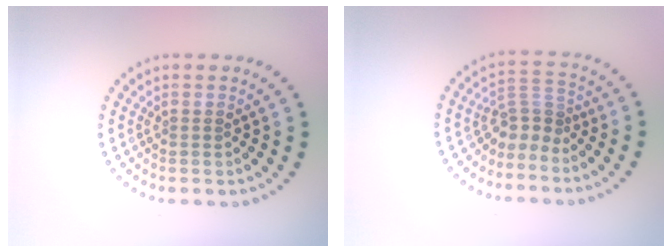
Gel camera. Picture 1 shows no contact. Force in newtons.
{"total": 2.7, "press": 1.8, "slide": 2.0}